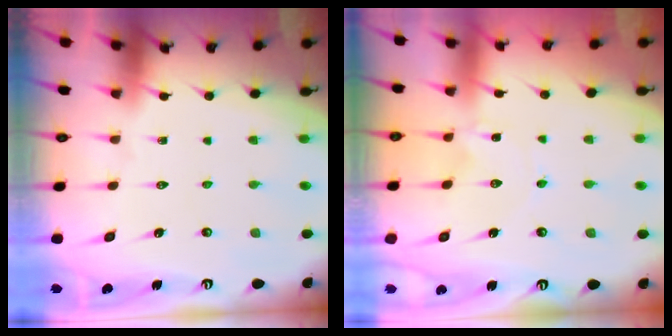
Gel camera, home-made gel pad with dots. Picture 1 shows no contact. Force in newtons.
{"total": 0.0}